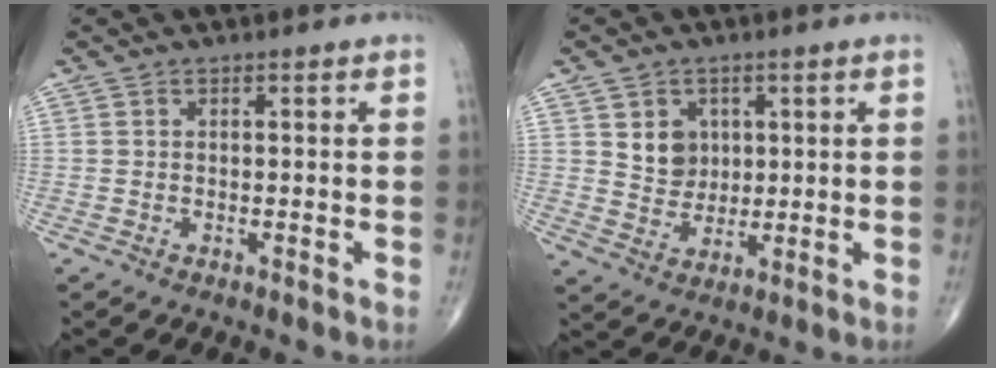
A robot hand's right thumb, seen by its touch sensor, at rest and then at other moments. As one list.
[{"total": 6.1, "force": [1.9, 5.1, 2.8], "torque": [-0.021, -0.012, 0.038]}]